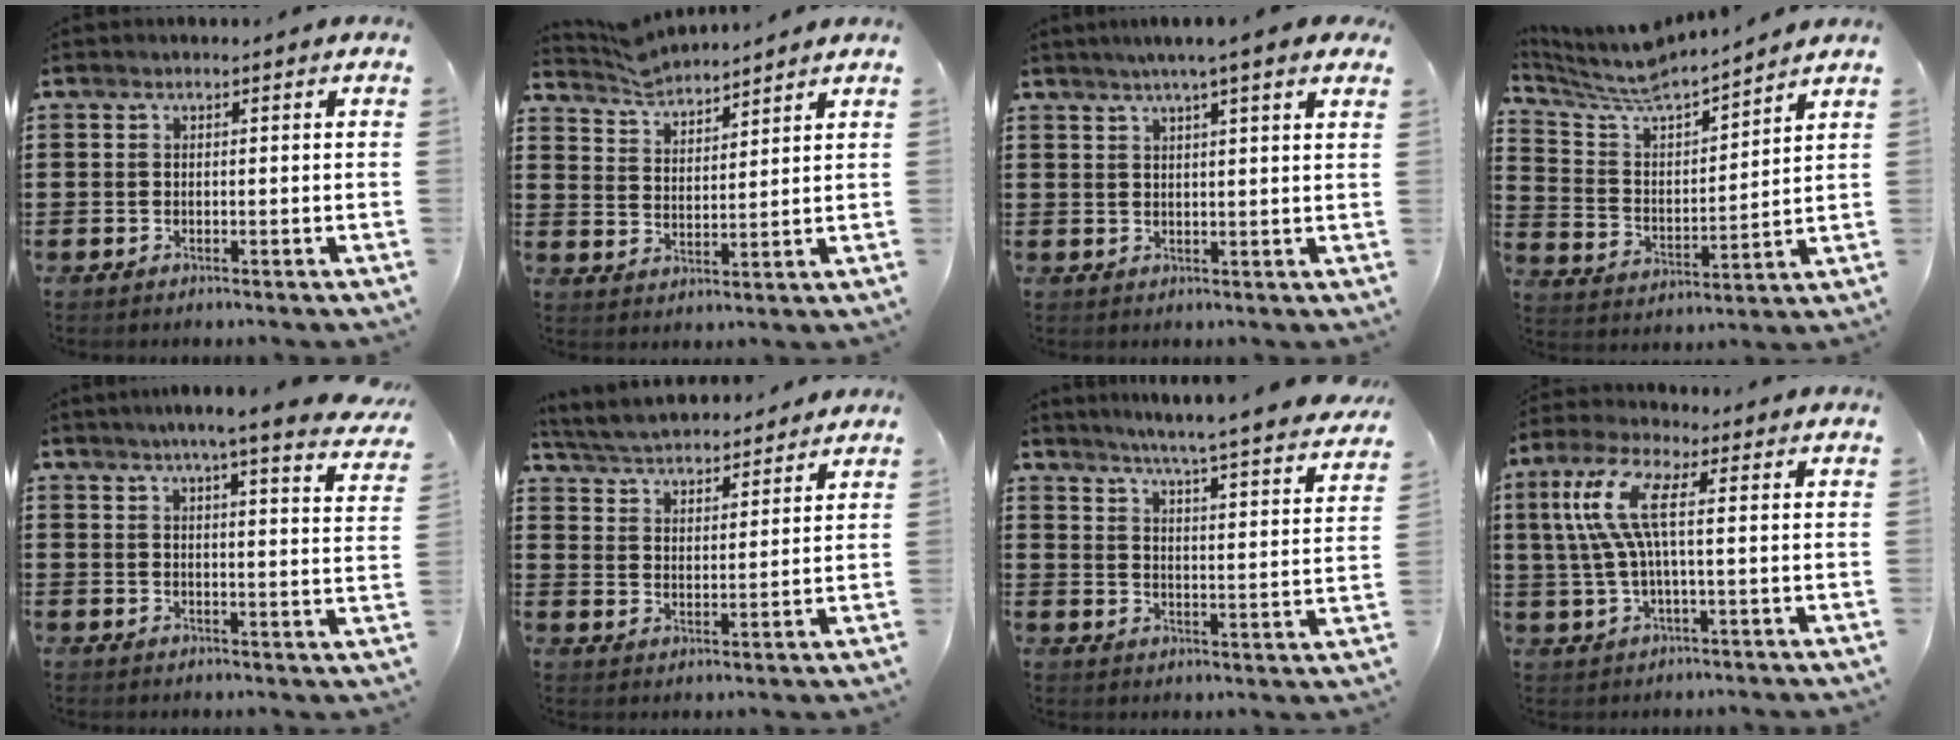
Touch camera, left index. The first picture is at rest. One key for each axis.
{"total": 4.4, "fx": 4.4, "fy": 0.2, "fz": 0.0, "tx": -0.018, "ty": -0.019, "tz": 0.081}
{"total": 3.9, "fx": 3.1, "fy": 0.2, "fz": 2.4, "tx": -0.056, "ty": 0.000, "tz": 0.054}
{"total": 6.2, "fx": 6.1, "fy": 0.6, "fz": 1.2, "tx": -0.057, "ty": -0.056, "tz": 0.099}
{"total": 5.5, "fx": 4.7, "fy": -0.3, "fz": 2.8, "tx": -0.063, "ty": -0.018, "tz": 0.078}
{"total": 4.7, "fx": 4.7, "fy": 0.4, "fz": 0.4, "tx": -0.032, "ty": -0.027, "tz": 0.081}
{"total": 4.9, "fx": 4.5, "fy": -1.1, "fz": 1.6, "tx": -0.053, "ty": -0.044, "tz": 0.069}
{"total": 8.6, "fx": 1.7, "fy": 2.3, "fz": 8.1, "tx": -0.187, "ty": -0.006, "tz": 0.021}